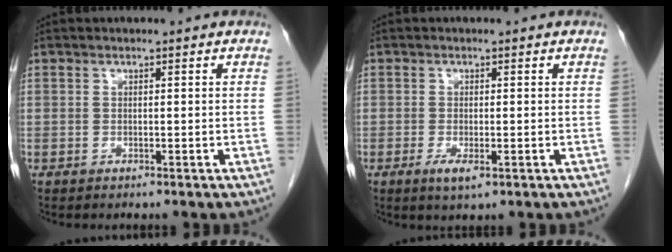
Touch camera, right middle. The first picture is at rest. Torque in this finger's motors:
{"motor_torque": [0.28, -0.30, 0.22, 0.05]}